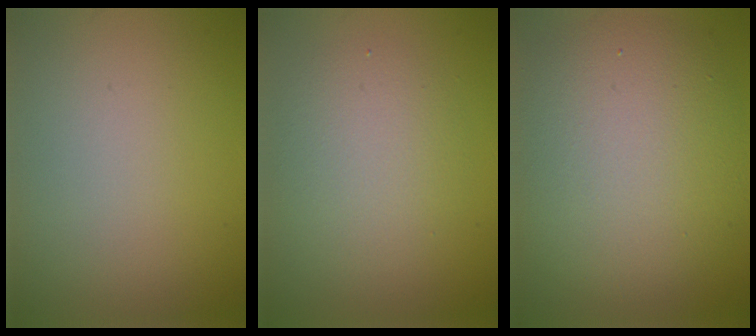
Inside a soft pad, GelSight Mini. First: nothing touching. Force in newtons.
{"total": 3.6, "press": 3.6, "slide": 0.3}
{"total": 9.5, "press": 9.5, "slide": 0.3}